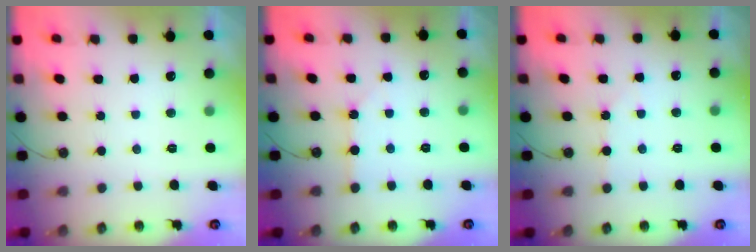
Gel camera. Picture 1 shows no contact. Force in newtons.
{"total": 2.5, "press": 2.5, "slide": 0.3}
{"total": 2.8, "press": 2.7, "slide": 0.5}